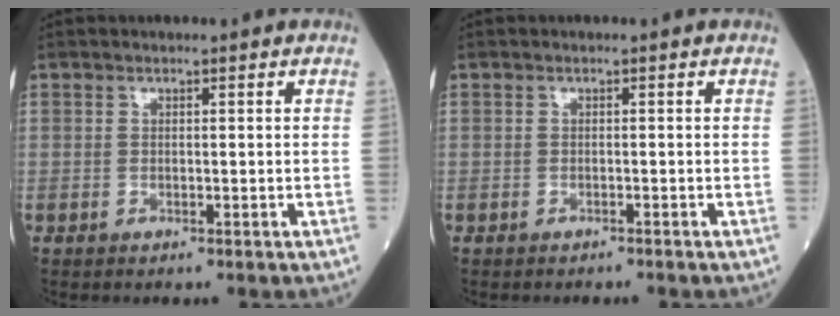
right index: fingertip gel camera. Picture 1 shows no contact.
{"total": 0.5, "force": [-0.5, 0.0, 0.1], "torque": [-0.004, -0.002, -0.010]}